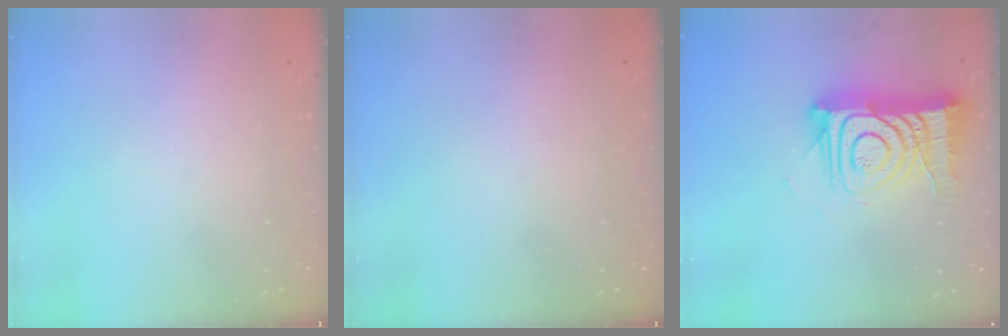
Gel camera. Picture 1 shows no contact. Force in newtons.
{"total": 2.8, "press": 2.8, "slide": 0.4}
{"total": 17.6, "press": 17.5, "slide": 1.5}